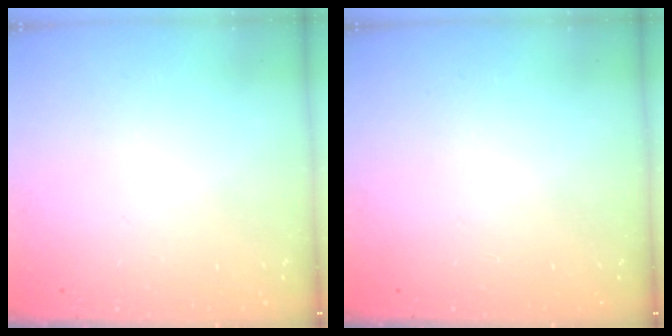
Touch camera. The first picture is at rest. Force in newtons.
{"total": 0.0}